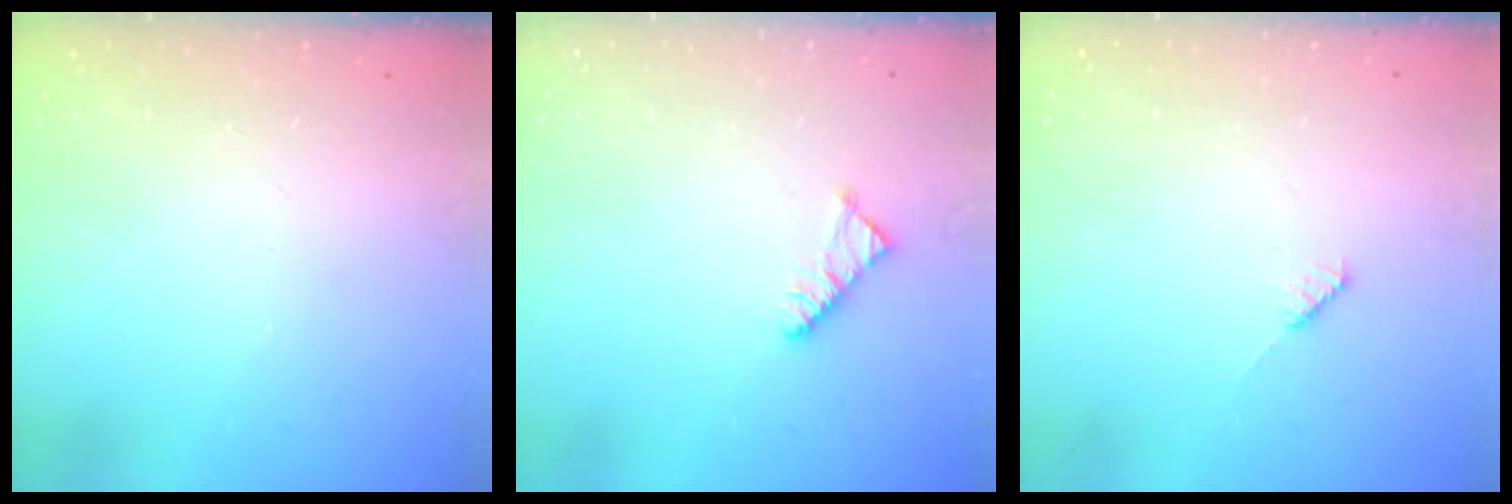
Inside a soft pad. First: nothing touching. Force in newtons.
{"total": 5.2, "press": 5.2, "slide": 0.6}
{"total": 3.0, "press": 3.0, "slide": 0.2}